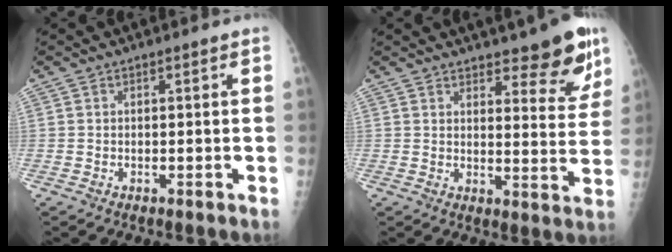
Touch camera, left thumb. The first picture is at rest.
{"total": 10.3, "force": [7.3, 3.2, 6.5], "torque": [-0.046, -0.050, 0.095]}